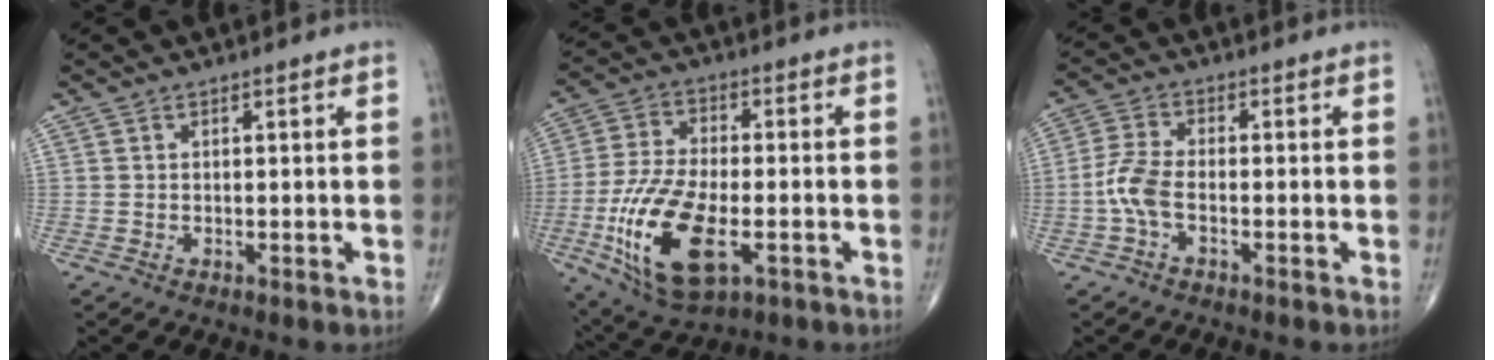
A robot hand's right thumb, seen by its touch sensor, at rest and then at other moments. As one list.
[{"total": 17.4, "force": [-5.2, 8.0, 14.6], "torque": [-0.293, 0.004, -0.084]}, {"total": 5.1, "force": [-1.7, 2.2, 4.3], "torque": [-0.104, 0.014, -0.041]}]